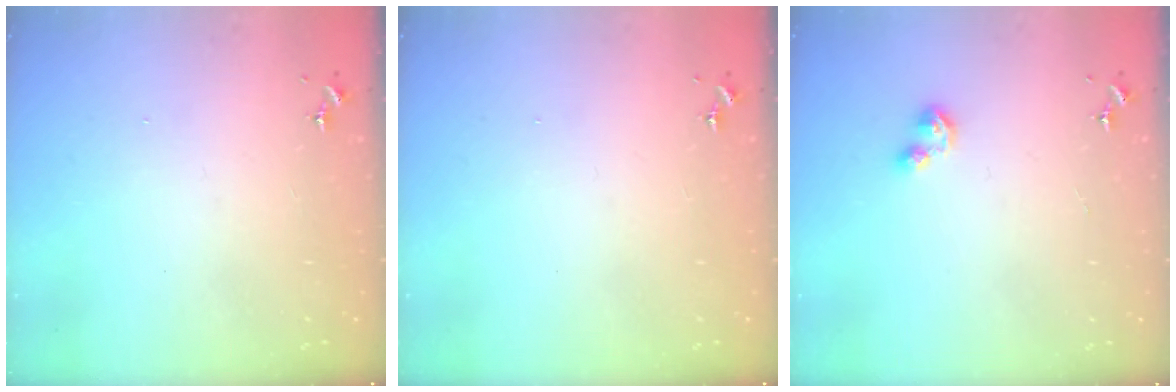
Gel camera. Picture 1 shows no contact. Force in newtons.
{"total": 0.0}
{"total": 3.7, "press": 3.7, "slide": 0.4}